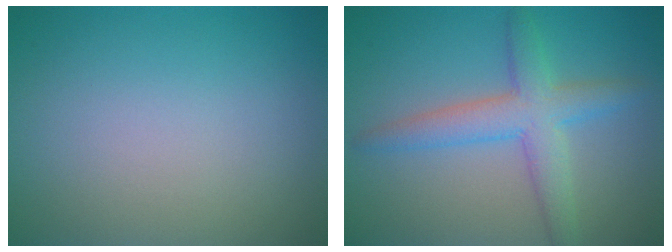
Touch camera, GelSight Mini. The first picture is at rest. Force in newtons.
{"total": 4.5, "press": 4.5, "slide": 0.1}